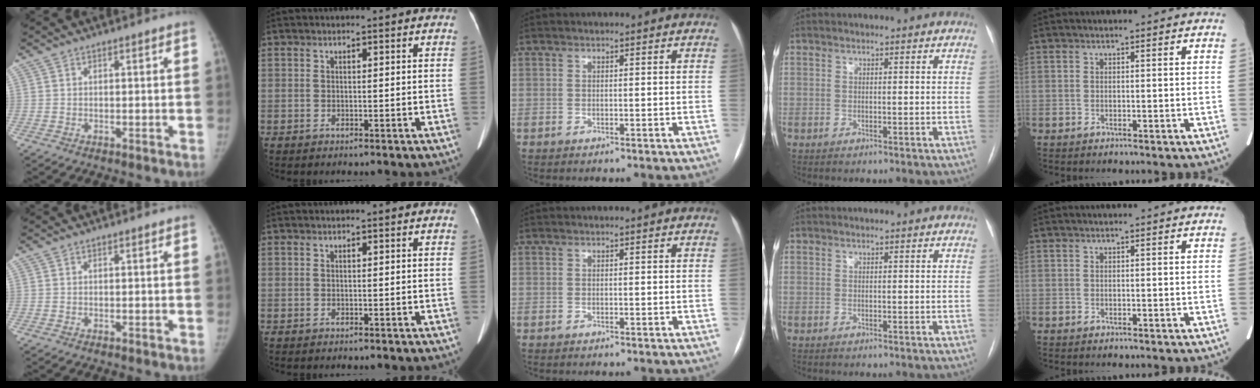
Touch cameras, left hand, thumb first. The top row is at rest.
{}